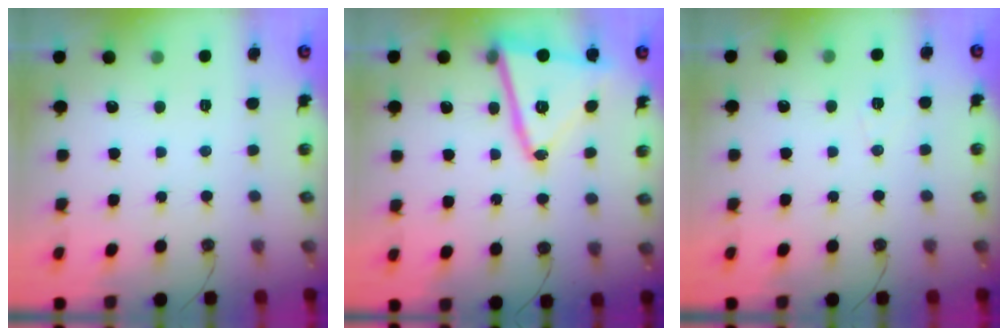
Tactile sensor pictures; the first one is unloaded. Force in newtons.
{"total": 16.7, "press": 16.4, "slide": 2.7}
{"total": 3.7, "press": 3.5, "slide": 1.2}